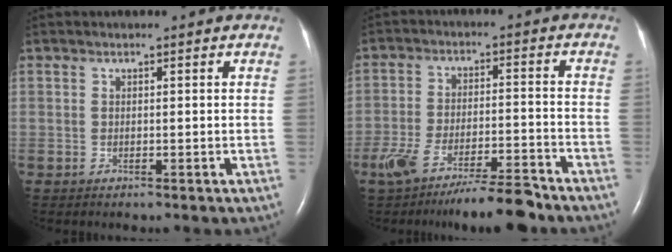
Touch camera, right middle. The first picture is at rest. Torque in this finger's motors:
{"motor_torque": [1.09, -1.05, 0.24, 0.11]}